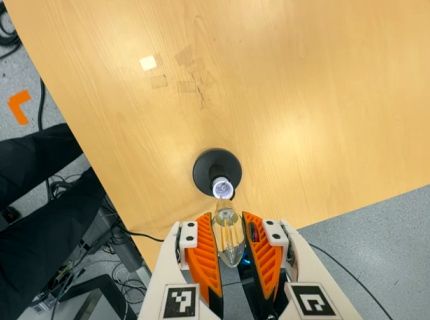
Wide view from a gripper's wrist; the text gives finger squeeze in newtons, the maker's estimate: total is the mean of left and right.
{"total": 12.8, "left": 13.2, "right": 12.4}